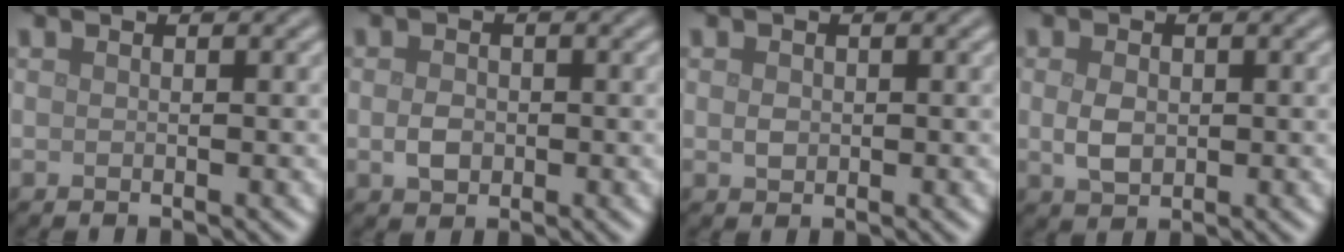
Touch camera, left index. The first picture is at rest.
{"total": 2.0, "force": [-0.3, 1.5, 1.2], "torque": [-0.025, -0.001, -0.008]}
{"total": 1.2, "force": [0.0, 1.0, 0.6], "torque": [-0.012, -0.001, 0.000]}
{"total": 2.5, "force": [0.0, 1.8, 1.7], "torque": [-0.037, -0.001, 0.002]}